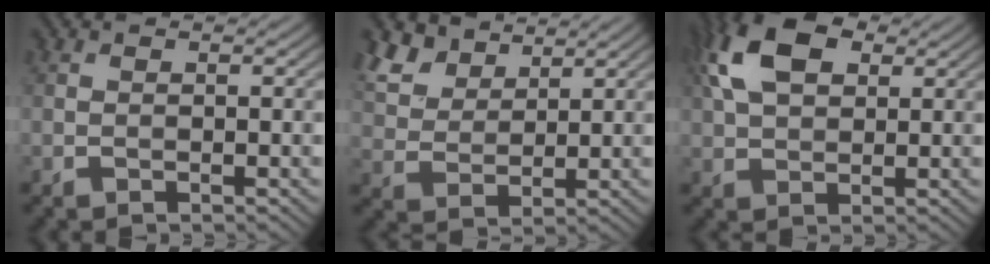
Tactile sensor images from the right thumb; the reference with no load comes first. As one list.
[{"total": 7.1, "force": [5.1, 3.7, 3.2], "torque": [-0.088, 0.011, 0.103]}, {"total": 10.1, "force": [3.7, 5.9, 7.2], "torque": [-0.178, 0.027, 0.069]}]